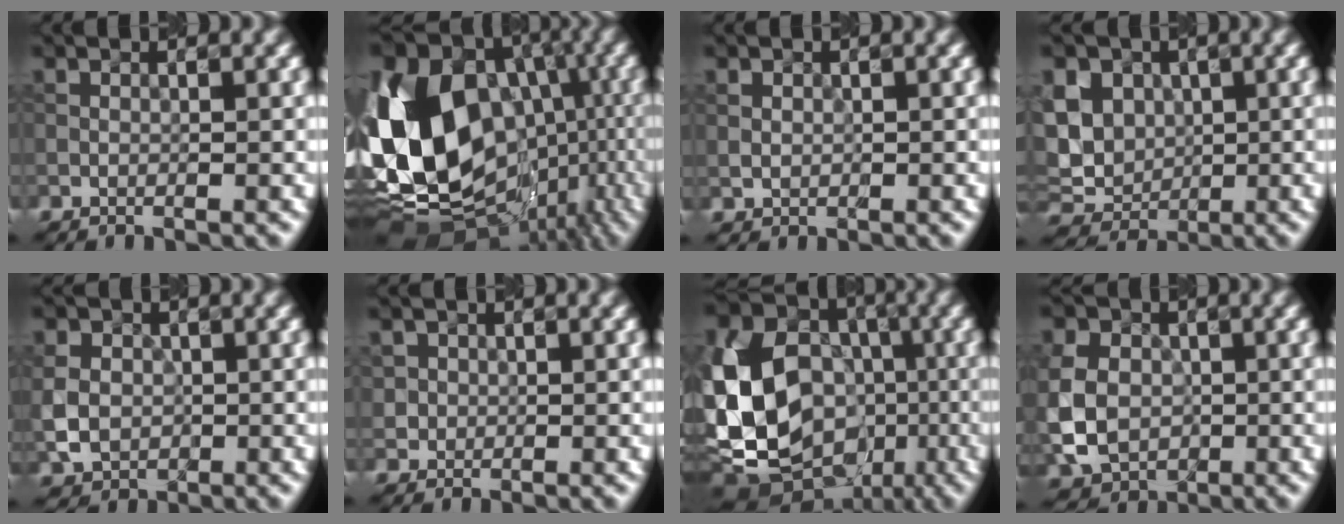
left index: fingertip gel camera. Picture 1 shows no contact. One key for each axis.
{"total": 19.6, "fx": -0.6, "fy": 15.5, "fz": 12.0, "tx": -0.237, "ty": -0.007, "tz": 0.001}
{"total": 1.0, "fx": 0.3, "fy": 0.9, "fz": 0.4, "tx": -0.007, "ty": -0.002, "tz": 0.007}
{"total": 8.6, "fx": 1.6, "fy": 7.2, "fz": 4.5, "tx": -0.084, "ty": 0.022, "tz": 0.010}
{"total": 4.4, "fx": -0.1, "fy": 3.8, "fz": 2.2, "tx": -0.049, "ty": -0.002, "tz": -0.009}
{"total": 1.3, "fx": 0.2, "fy": 1.3, "fz": 0.1, "tx": 0.002, "ty": -0.004, "tz": 0.018}
{"total": 15.9, "fx": -2.9, "fy": 12.9, "fz": 8.8, "tx": -0.204, "ty": 0.003, "tz": -0.056}
{"total": 9.5, "fx": -0.3, "fy": 8.0, "fz": 5.1, "tx": -0.116, "ty": -0.006, "tz": -0.025}